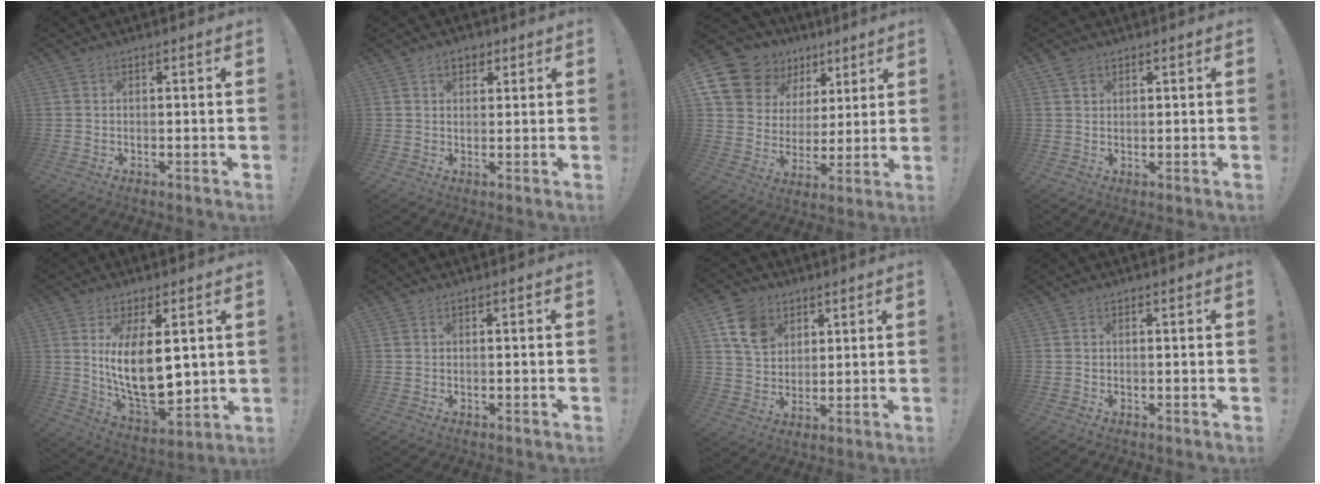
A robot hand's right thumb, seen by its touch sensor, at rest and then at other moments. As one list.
[{"total": 3.6, "force": [1.9, 2.5, 1.8], "torque": [-0.021, -0.001, 0.033]}, {"total": 15.6, "force": [9.2, 11.3, 5.6], "torque": [-0.095, -0.055, 0.189]}, {"total": 2.0, "force": [1.4, 1.2, 0.7], "torque": [-0.001, -0.006, 0.025]}, {"total": 16.2, "force": [3.9, 6.9, 14.2], "torque": [-0.261, -0.043, 0.062]}, {"total": 0.0}, {"total": 11.7, "force": [6.1, 8.6, 5.0], "torque": [-0.078, -0.023, 0.120]}, {"total": 0.6, "force": [0.3, -0.1, 0.5], "torque": [-0.003, -0.003, 0.003]}]